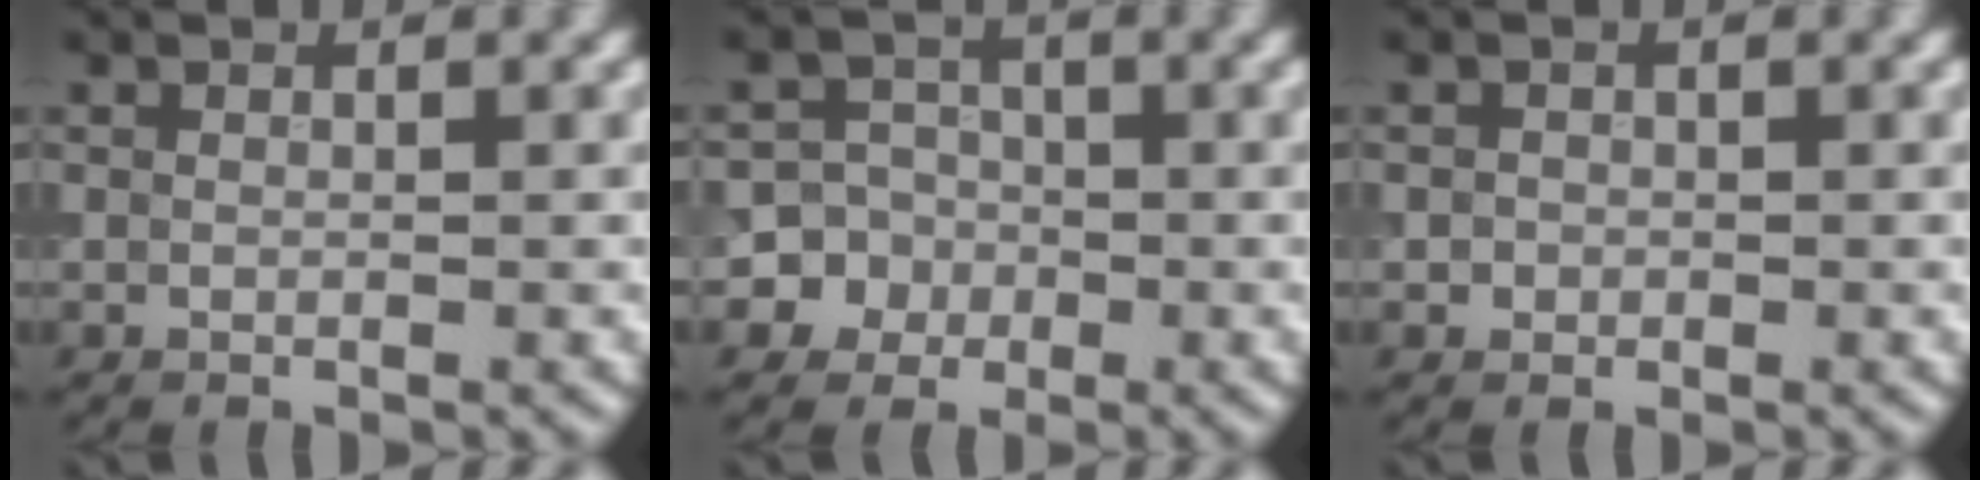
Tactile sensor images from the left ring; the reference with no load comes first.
{"total": 6.3, "force": [-1.9, 6.0, 0.5], "torque": [0.012, 0.009, -0.060]}
{"total": 0.8, "force": [-0.1, 0.8, 0.1], "torque": [0.007, -0.003, -0.003]}